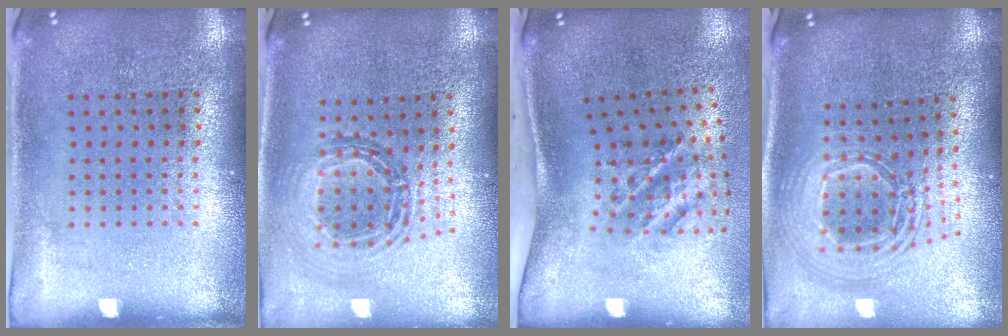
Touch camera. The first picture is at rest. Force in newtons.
{"total": 0.9, "press": 0.9, "slide": 0.2}
{"total": 2.0, "press": 1.3, "slide": 1.6}
{"total": 2.4, "press": 1.8, "slide": 1.6}